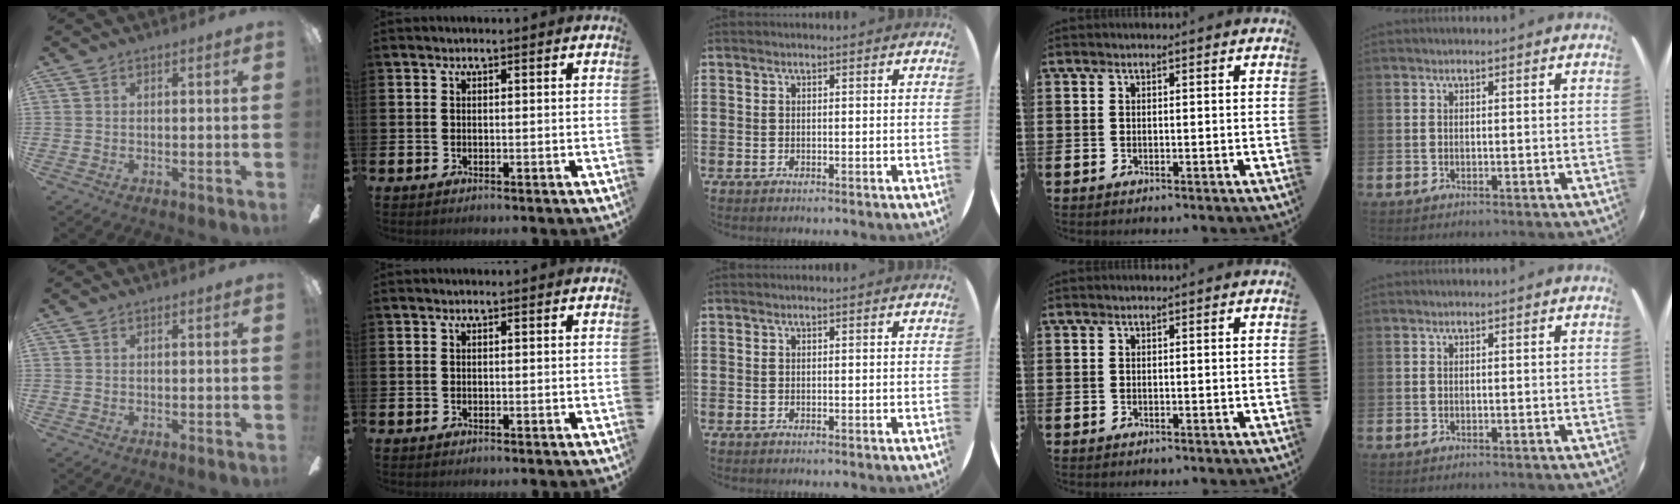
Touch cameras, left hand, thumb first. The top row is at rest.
{}